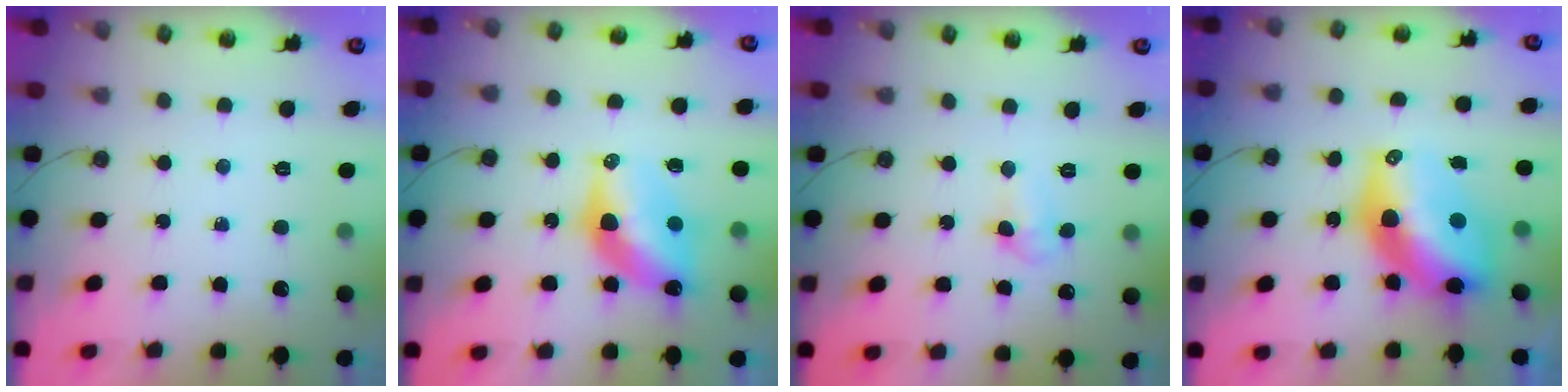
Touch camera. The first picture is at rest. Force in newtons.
{"total": 10.9, "press": 10.9, "slide": 0.6}
{"total": 3.5, "press": 3.4, "slide": 0.8}
{"total": 13.7, "press": 13.6, "slide": 1.3}